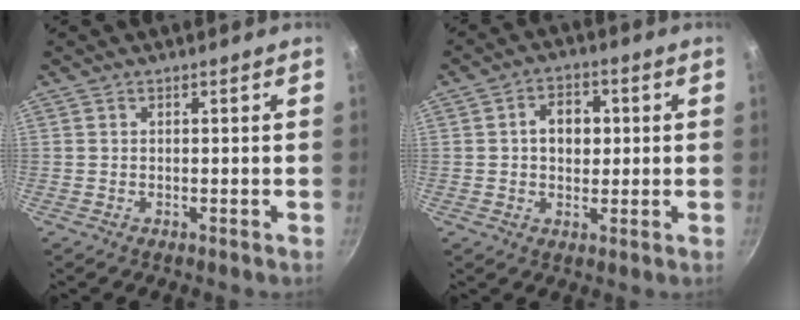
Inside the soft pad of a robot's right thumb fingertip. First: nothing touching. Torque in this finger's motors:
{"motor_torque": [-0.48, 0.55, 0.63, -0.24, 0.08]}